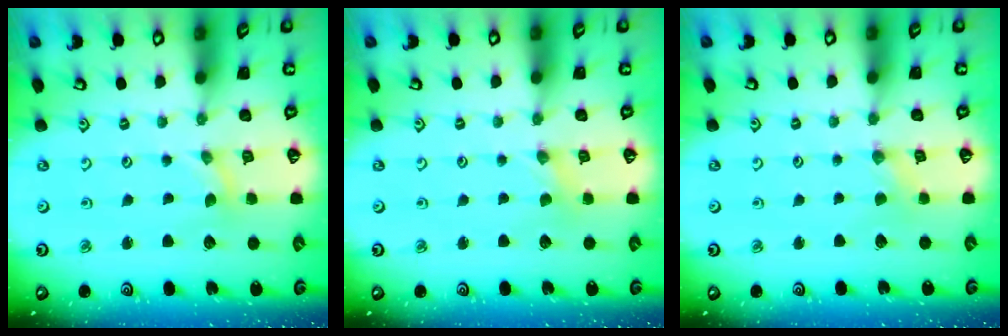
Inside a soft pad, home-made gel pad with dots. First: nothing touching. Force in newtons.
{"total": 0.0}
{"total": 0.0}